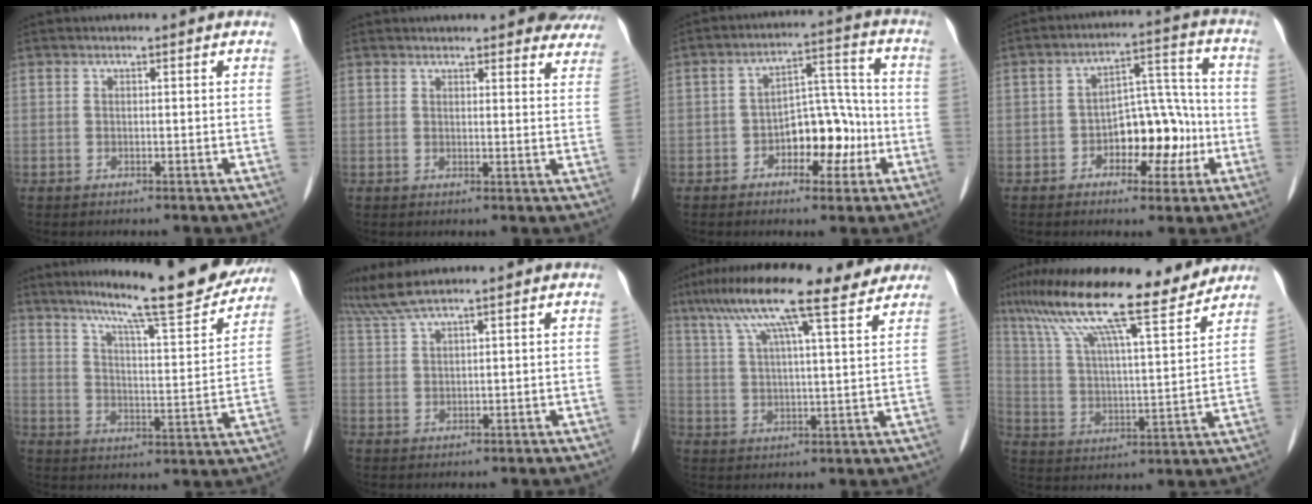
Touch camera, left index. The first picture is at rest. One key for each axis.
{"total": 12.8, "fx": 11.8, "fy": 3.1, "fz": 4.1, "tx": -0.019, "ty": 0.000, "tz": 0.118}
{"total": 8.8, "fx": -3.0, "fy": 4.5, "fz": 6.9, "tx": -0.108, "ty": 0.031, "tz": -0.046}
{"total": 9.5, "fx": -2.9, "fy": 4.9, "fz": 7.6, "tx": -0.117, "ty": 0.034, "tz": -0.043}
{"total": 17.7, "fx": 15.0, "fy": 1.6, "fz": 9.1, "tx": -0.135, "ty": -0.006, "tz": 0.208}
{"total": 4.5, "fx": 3.7, "fy": -0.6, "fz": 2.4, "tx": -0.068, "ty": 0.018, "tz": 0.085}
{"total": 16.1, "fx": 11.8, "fy": 2.3, "fz": 10.7, "tx": -0.187, "ty": 0.045, "tz": 0.178}
{"total": 18.5, "fx": 14.7, "fy": 1.8, "fz": 11.1, "tx": -0.194, "ty": 0.021, "tz": 0.243}